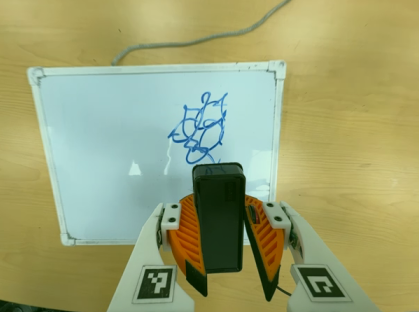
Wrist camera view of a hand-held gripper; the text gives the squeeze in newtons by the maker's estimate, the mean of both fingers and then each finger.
{"total": 10.0, "left": 10.3, "right": 9.7}